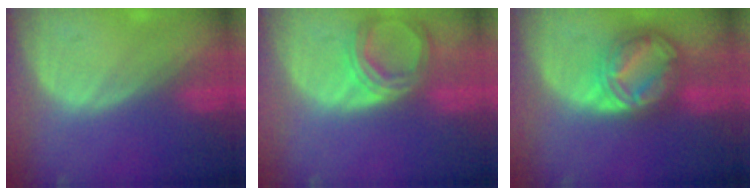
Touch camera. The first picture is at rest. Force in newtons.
{"total": 6.9, "press": 6.3, "slide": 2.8}
{"total": 8.9, "press": 8.8, "slide": 0.8}